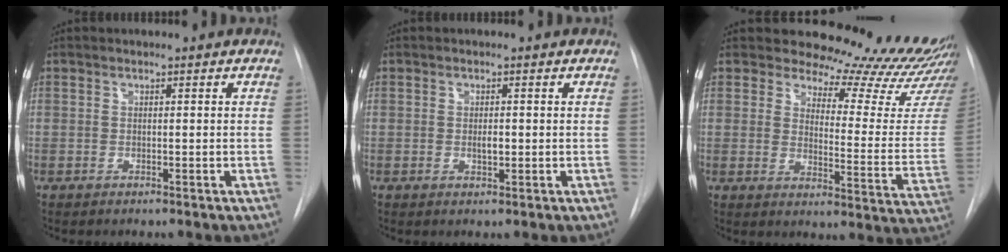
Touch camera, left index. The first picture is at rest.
{"total": 1.6, "force": [-0.9, 0.6, 1.2], "torque": [-0.019, -0.007, -0.012]}
{"total": 20.7, "force": [19.9, 3.4, 4.6], "torque": [-0.040, -0.141, 0.210]}